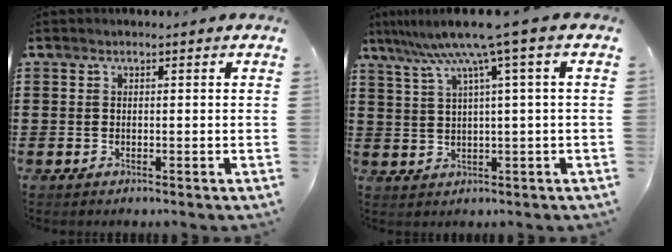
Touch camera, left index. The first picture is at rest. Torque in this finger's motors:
{"motor_torque": [1.07, -1.07, 0.83, 0.21]}